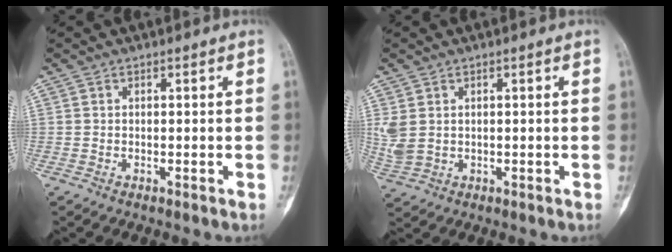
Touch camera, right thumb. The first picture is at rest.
{"total": 4.4, "force": [0.9, 3.2, 2.9], "torque": [-0.079, -0.001, 0.032]}